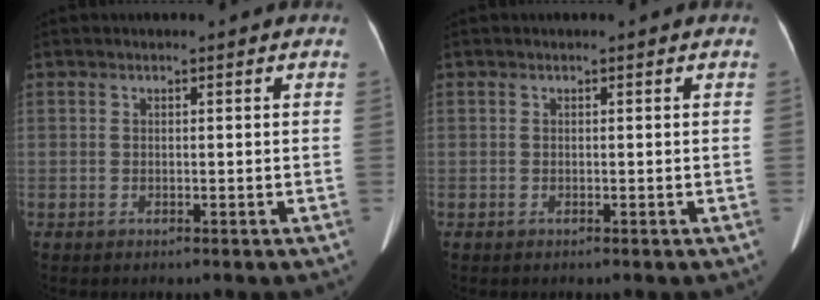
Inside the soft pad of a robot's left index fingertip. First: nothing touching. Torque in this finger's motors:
{"motor_torque": [0.02, 0.08, 0.00, 0.01]}